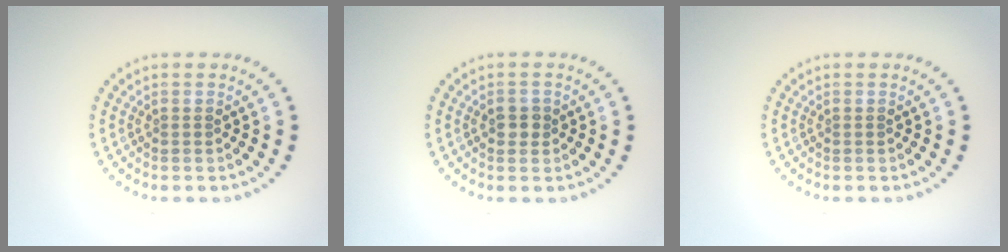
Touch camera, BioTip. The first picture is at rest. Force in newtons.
{"total": 1.4, "press": 1.4, "slide": 0.2}
{"total": 0.0}